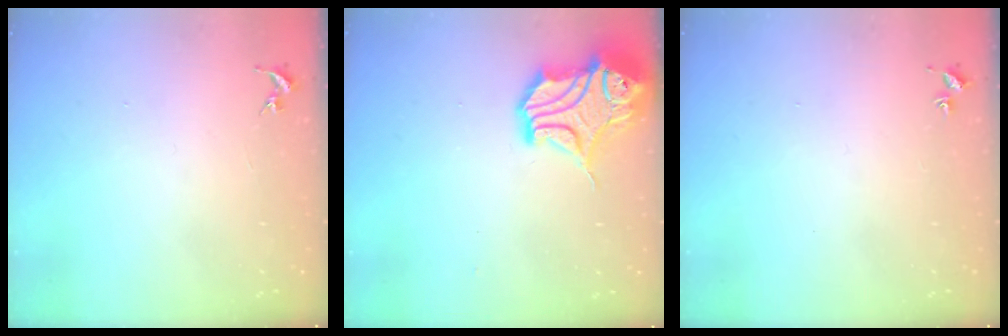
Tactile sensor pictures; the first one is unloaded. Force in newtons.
{"total": 15.4, "press": 15.2, "slide": 2.4}
{"total": 1.5, "press": 1.5, "slide": 0.2}